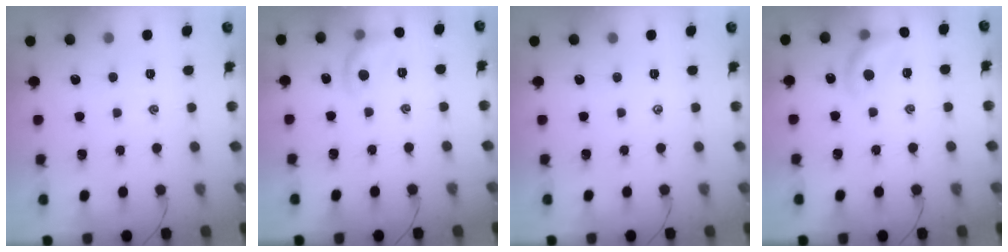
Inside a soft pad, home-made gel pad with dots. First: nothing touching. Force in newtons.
{"total": 9.1, "press": 9.1, "slide": 0.8}
{"total": 0.0}
{"total": 12.2, "press": 12.0, "slide": 2.5}